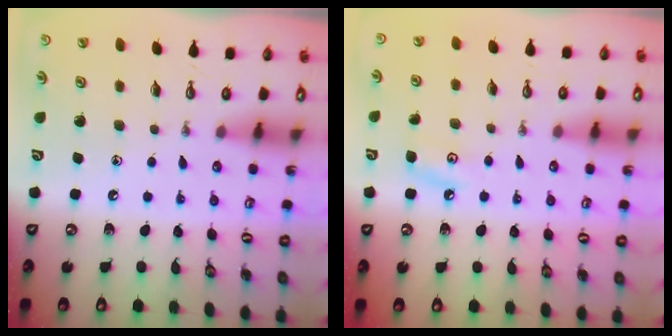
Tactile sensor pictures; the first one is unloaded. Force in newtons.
{"total": 5.1, "press": 5.1, "slide": 0.5}